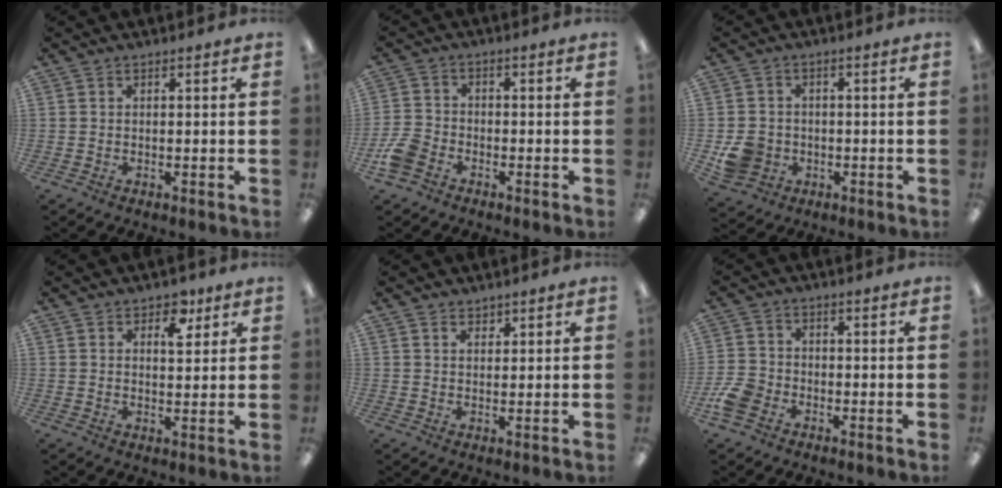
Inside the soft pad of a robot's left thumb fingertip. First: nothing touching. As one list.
[{"total": 6.2, "force": [-3.6, 4.1, 3.1], "torque": [-0.069, 0.019, -0.068]}, {"total": 6.6, "force": [-1.9, 5.8, 2.4], "torque": [-0.046, 0.016, -0.030]}, {"total": 5.9, "force": [3.5, 3.2, 3.4], "torque": [-0.028, -0.012, 0.054]}, {"total": 1.8, "force": [1.5, 0.9, 0.2], "torque": [0.003, -0.005, 0.028]}, {"total": 6.2, "force": [-3.1, 4.4, 3.2], "torque": [-0.071, 0.017, -0.059]}]